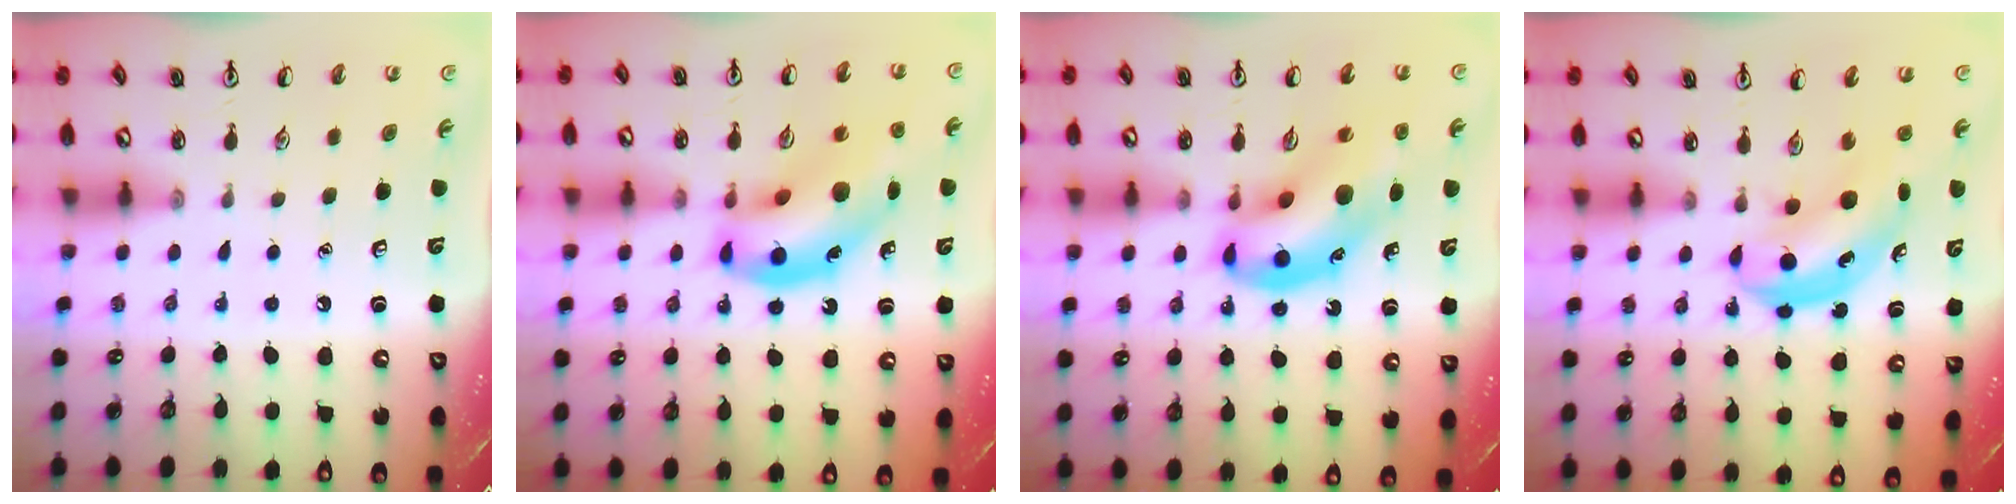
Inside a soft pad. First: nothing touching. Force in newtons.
{"total": 17.3, "press": 16.7, "slide": 4.8}
{"total": 15.1, "press": 14.4, "slide": 4.3}
{"total": 4.7, "press": 4.6, "slide": 0.5}